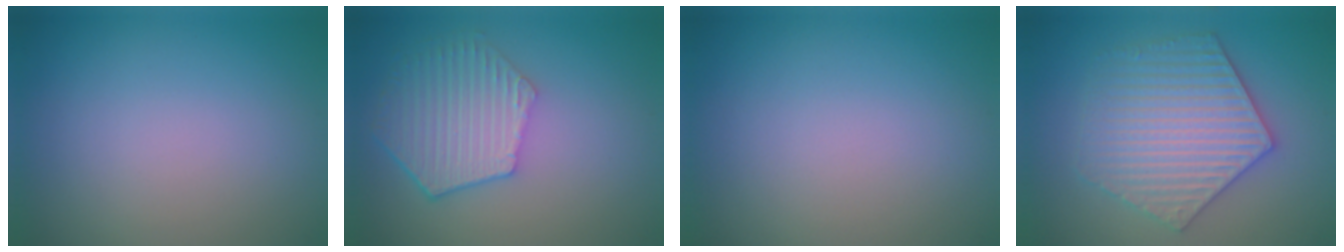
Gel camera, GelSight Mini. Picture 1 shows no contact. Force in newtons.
{"total": 5.9, "press": 4.8, "slide": 3.5}
{"total": 0.0}
{"total": 6.1, "press": 6.0, "slide": 0.9}